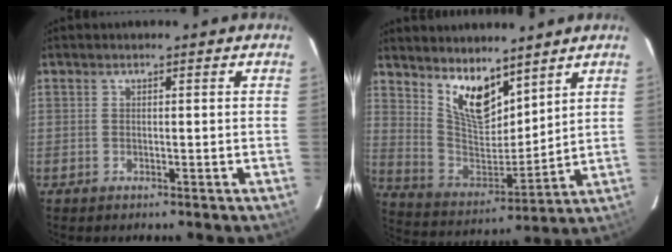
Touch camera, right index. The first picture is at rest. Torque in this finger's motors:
{"motor_torque": [0.20, 0.24, 0.14, 0.05]}